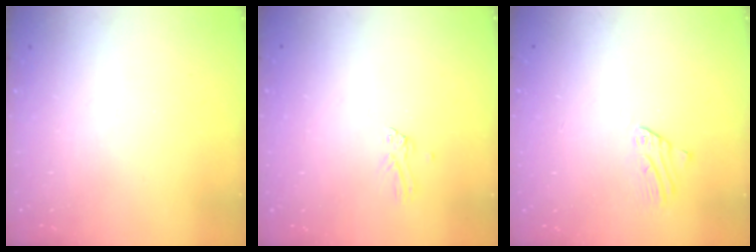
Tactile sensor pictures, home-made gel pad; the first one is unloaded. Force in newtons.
{"total": 0.0}
{"total": 1.9, "press": 1.9, "slide": 0.1}